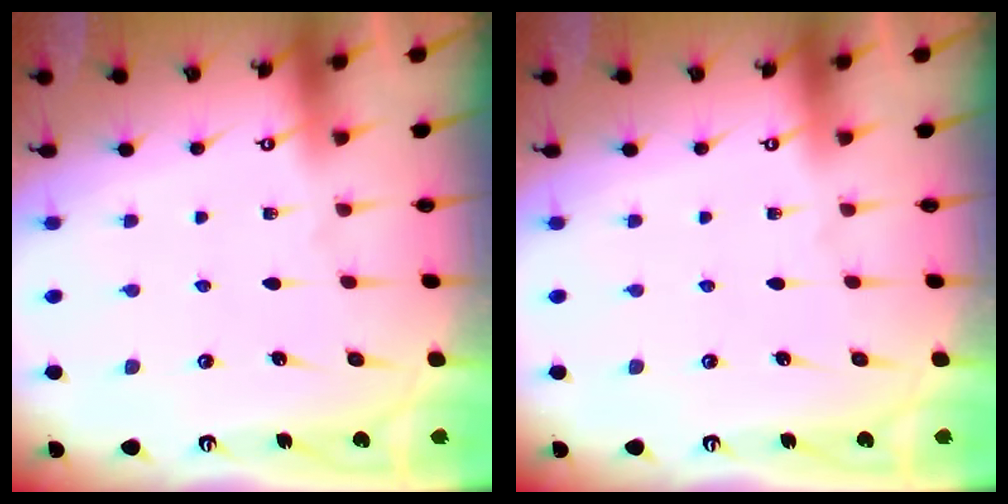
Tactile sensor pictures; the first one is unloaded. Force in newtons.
{"total": 0.0}